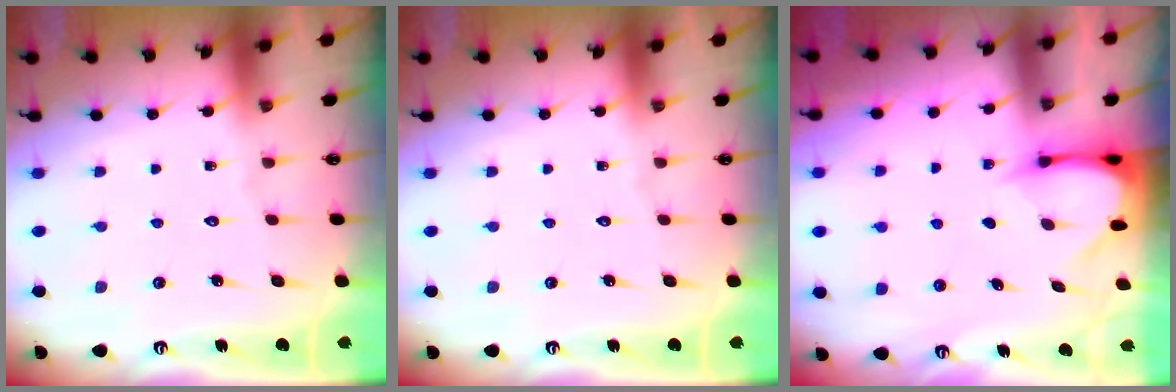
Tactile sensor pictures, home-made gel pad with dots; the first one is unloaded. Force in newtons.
{"total": 0.0}
{"total": 3.7, "press": 3.6, "slide": 0.3}